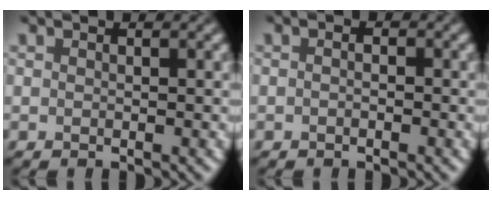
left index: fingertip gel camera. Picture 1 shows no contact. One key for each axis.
{"total": 1.1, "fx": 0.0, "fy": 0.8, "fz": 0.7, "tx": -0.001, "ty": -0.004, "tz": -0.022}